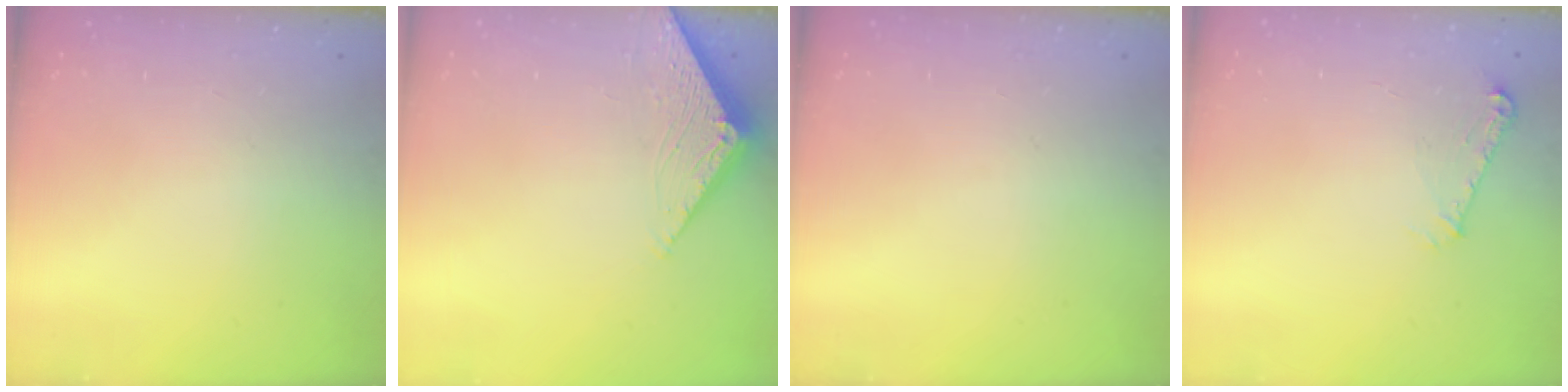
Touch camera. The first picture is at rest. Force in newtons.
{"total": 2.7, "press": 2.7, "slide": 0.3}
{"total": 0.0}
{"total": 6.1, "press": 6.1, "slide": 0.6}